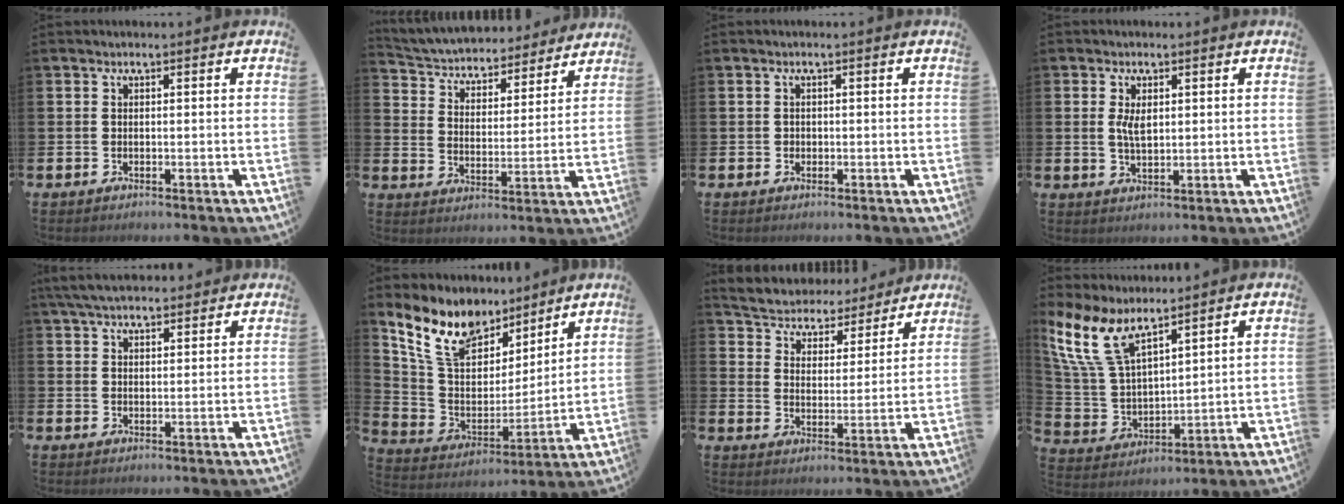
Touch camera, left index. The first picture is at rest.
{"total": 4.8, "force": [4.5, 1.5, 0.5], "torque": [-0.040, -0.040, 0.071]}
{"total": 0.7, "force": [0.0, 0.7, 0.1], "torque": [-0.002, 0.005, -0.002]}
{"total": 3.3, "force": [1.0, 1.6, 2.7], "torque": [-0.047, 0.003, 0.014]}
{"total": 5.2, "force": [4.8, 1.2, 1.6], "torque": [-0.048, -0.007, 0.092]}
{"total": 11.2, "force": [9.7, 5.0, 2.7], "torque": [-0.117, -0.057, 0.180]}
{"total": 5.2, "force": [4.9, 1.7, -0.2], "torque": [-0.032, -0.042, 0.083]}
{"total": 9.9, "force": [7.9, 3.4, 4.9], "torque": [-0.130, -0.031, 0.148]}